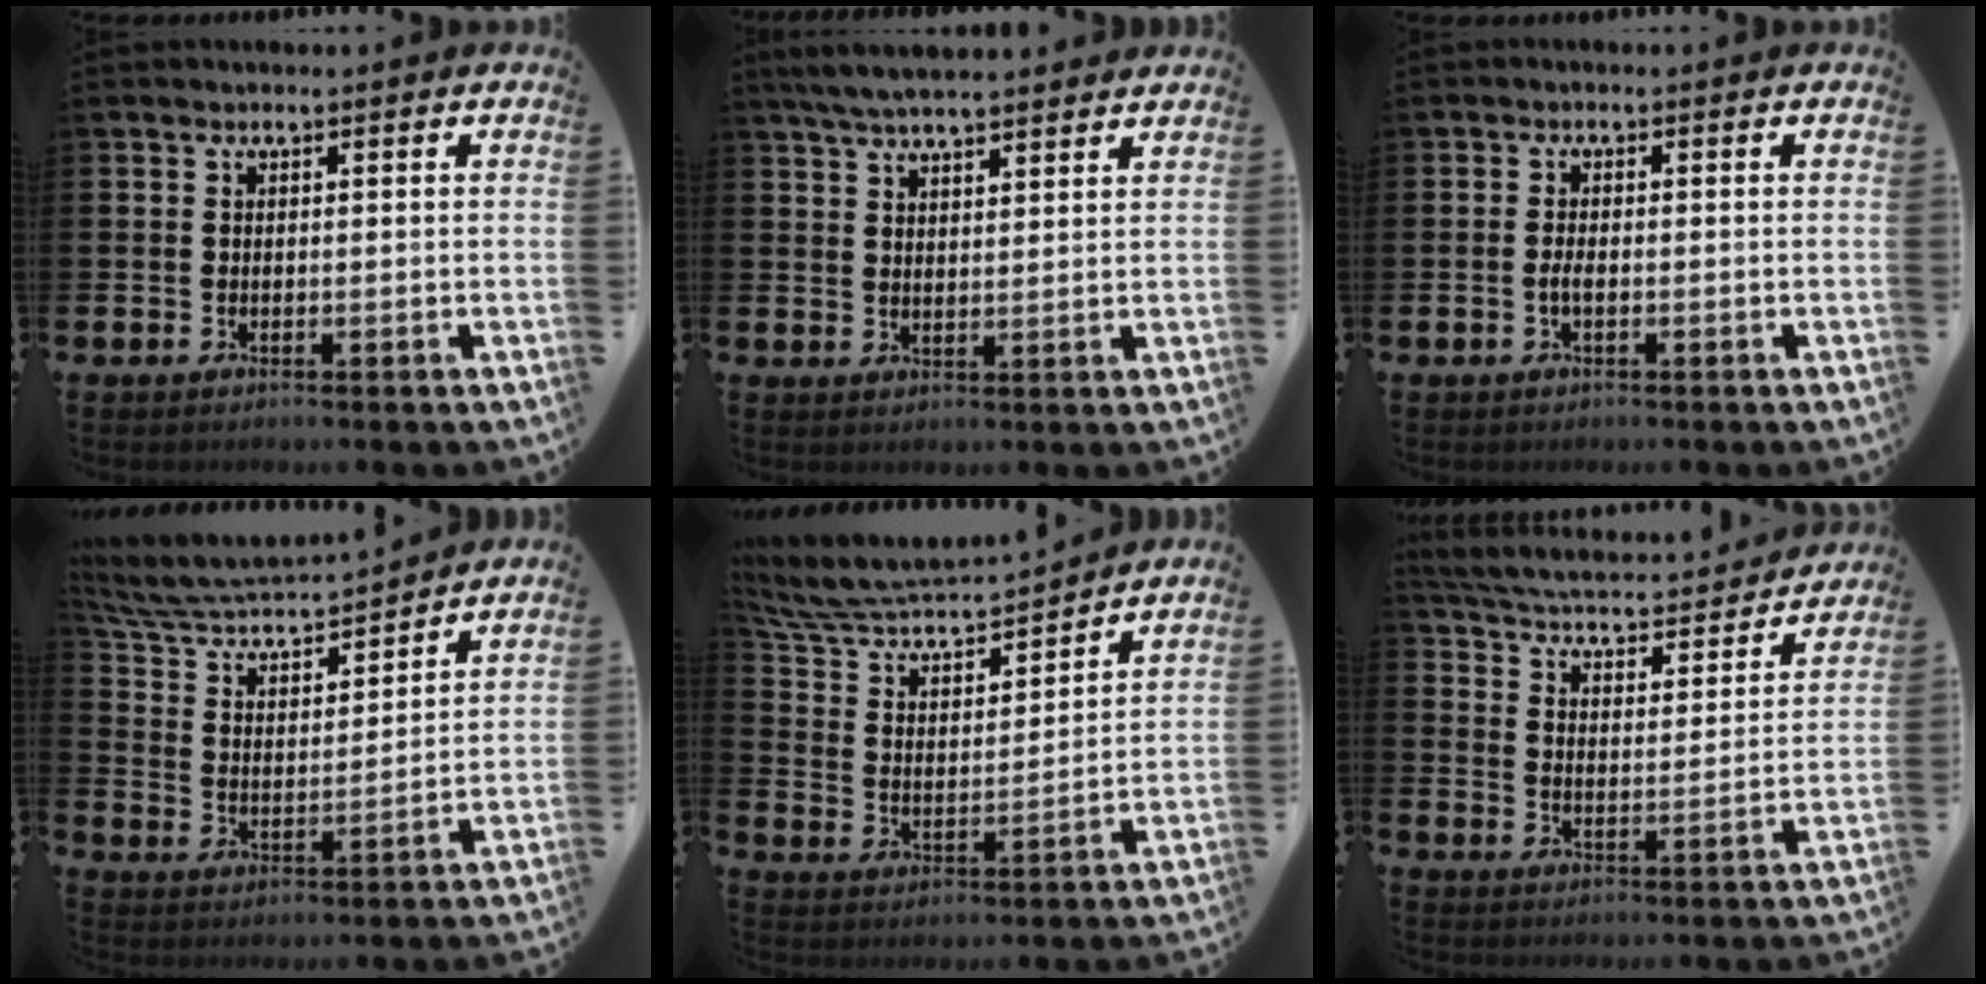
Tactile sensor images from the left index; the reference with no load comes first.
{"total": 5.4, "force": [5.0, 0.7, 1.7], "torque": [-0.053, -0.011, 0.095]}
{"total": 1.4, "force": [-0.5, 0.5, 1.2], "torque": [-0.024, 0.001, -0.009]}
{"total": 6.1, "force": [5.9, 1.2, 1.0], "torque": [-0.055, -0.050, 0.096]}
{"total": 7.4, "force": [7.1, 1.3, 1.3], "torque": [-0.065, -0.057, 0.122]}
{"total": 4.4, "force": [4.1, 0.9, 1.3], "torque": [-0.051, -0.039, 0.061]}